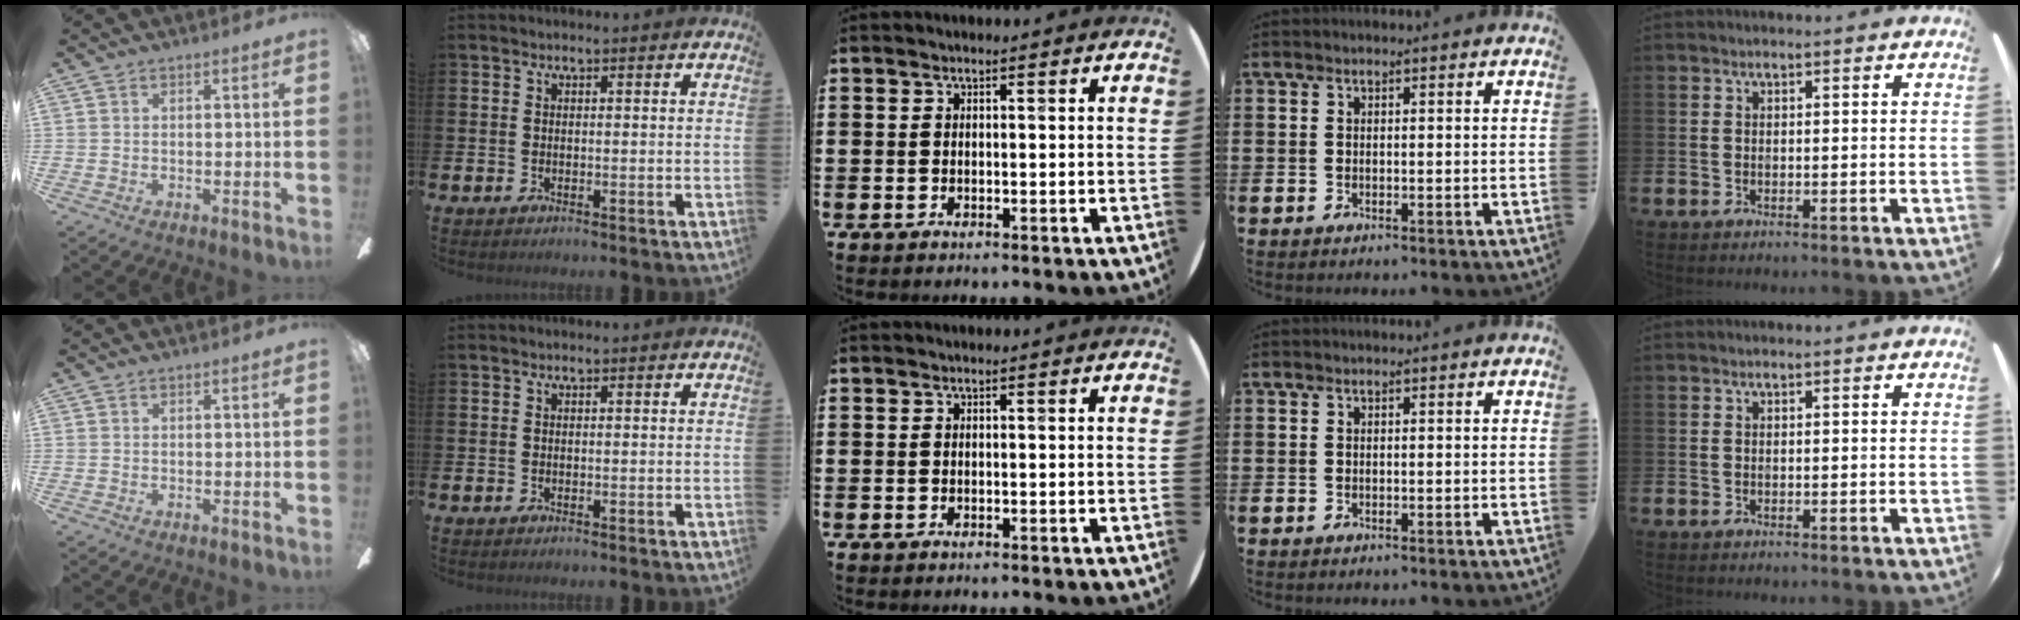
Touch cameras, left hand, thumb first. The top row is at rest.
{}